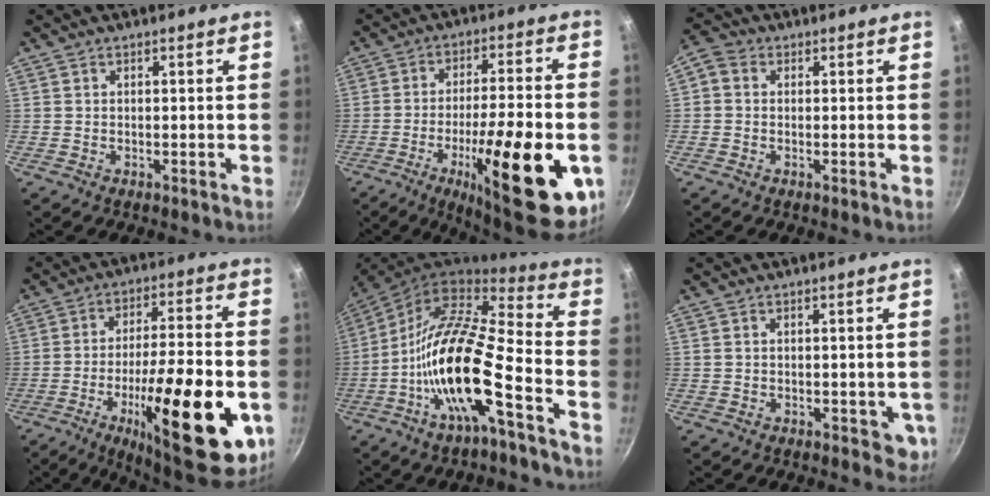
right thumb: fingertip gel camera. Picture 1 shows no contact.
{"total": 25.1, "force": [-8.2, 7.1, 22.6], "torque": [-0.302, 0.018, -0.119]}
{"total": 3.6, "force": [0.1, 3.0, 1.9], "torque": [-0.047, 0.015, -0.013]}
{"total": 27.1, "force": [-8.8, 8.2, 24.2], "torque": [-0.326, 0.019, -0.128]}
{"total": 19.8, "force": [-7.5, 6.1, 17.3], "torque": [-0.311, 0.053, -0.160]}
{"total": 4.2, "force": [-0.2, 2.7, 3.3], "torque": [-0.029, -0.002, 0.000]}